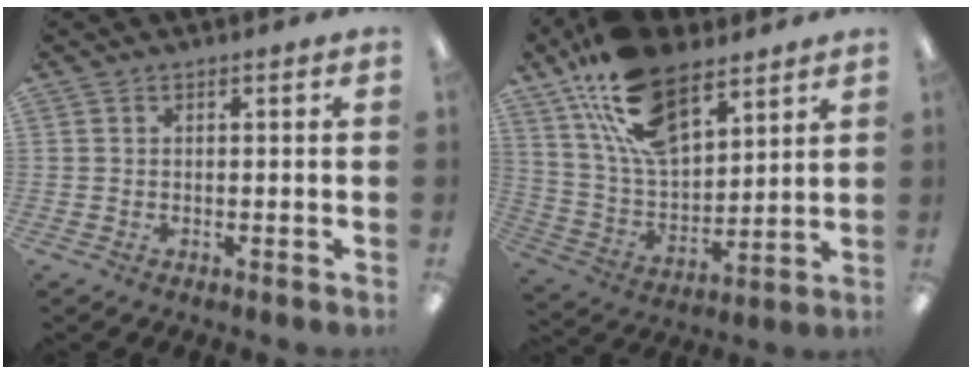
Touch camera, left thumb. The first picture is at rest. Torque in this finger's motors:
{"motor_torque": [2.09, 1.59, 1.78, -0.99, 0.36]}